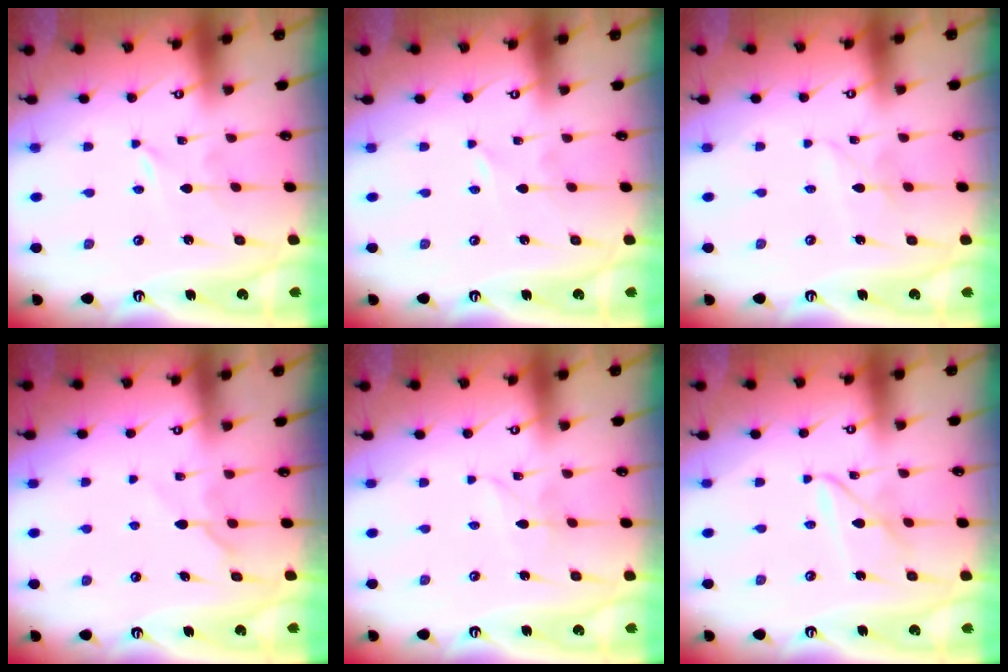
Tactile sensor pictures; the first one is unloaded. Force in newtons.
{"total": 0.0}
{"total": 2.7, "press": 2.7, "slide": 0.2}
{"total": 5.9, "press": 5.9, "slide": 0.4}
{"total": 2.4, "press": 2.4, "slide": 0.1}
{"total": 7.3, "press": 7.3, "slide": 0.5}